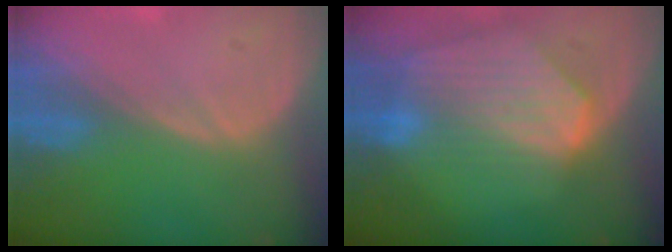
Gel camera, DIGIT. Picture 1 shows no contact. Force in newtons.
{"total": 9.2, "press": 8.0, "slide": 4.5}